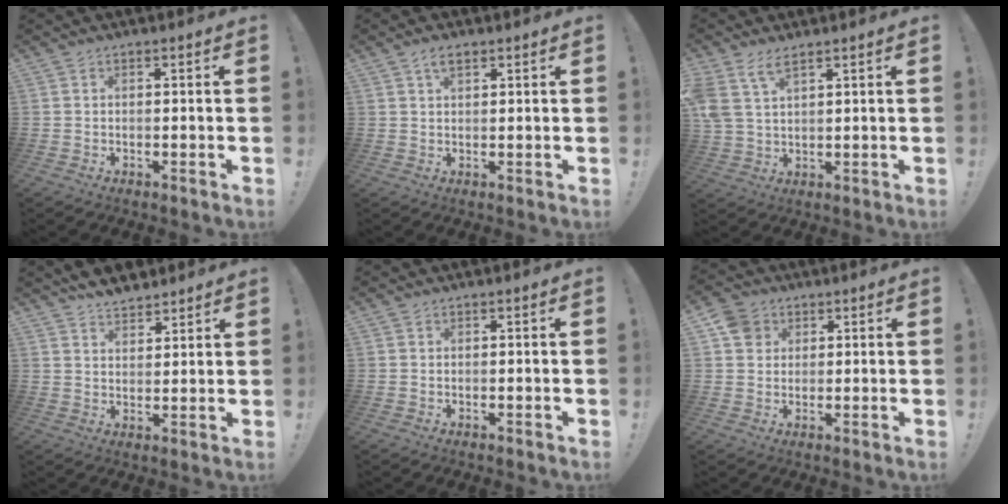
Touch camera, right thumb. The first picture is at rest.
{"total": 3.3, "force": [1.8, 1.7, 2.3], "torque": [-0.038, -0.001, 0.030]}
{"total": 6.9, "force": [4.4, 3.2, 4.3], "torque": [-0.086, -0.009, 0.090]}
{"total": 5.3, "force": [4.6, 2.2, 1.4], "torque": [-0.030, -0.025, 0.087]}
{"total": 0.0}
{"total": 6.3, "force": [2.7, 5.4, 1.8], "torque": [-0.023, -0.009, 0.054]}